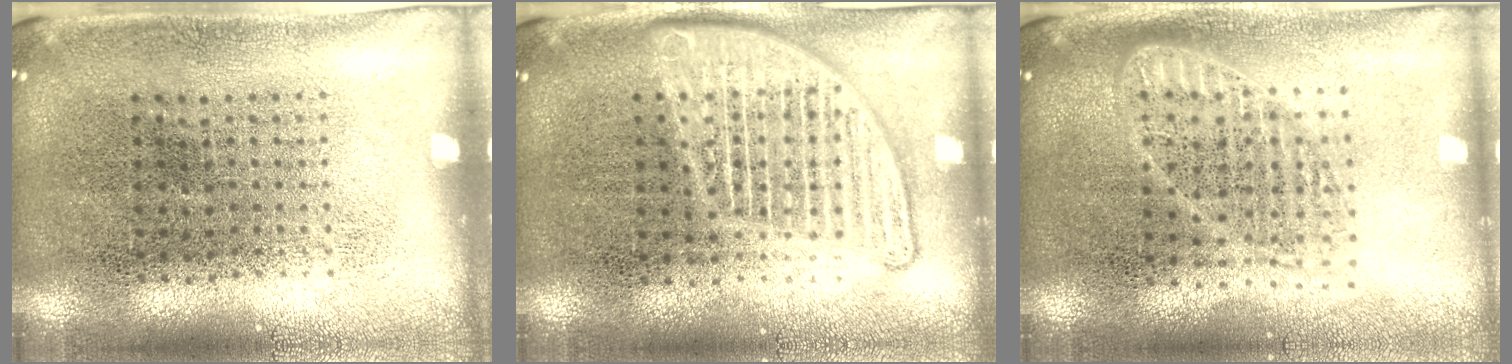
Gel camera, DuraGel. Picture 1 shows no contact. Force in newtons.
{"total": 2.8, "press": 2.8, "slide": 0.3}
{"total": 1.8, "press": 1.5, "slide": 0.9}